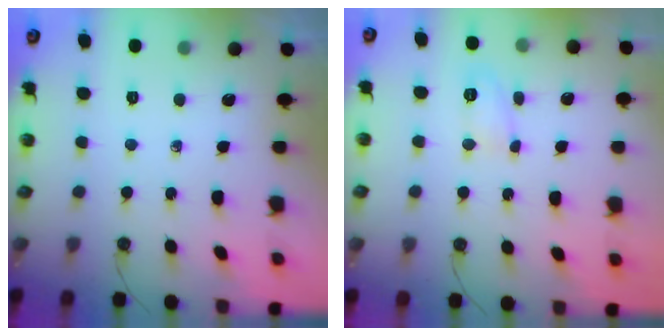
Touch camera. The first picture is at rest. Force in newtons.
{"total": 5.2, "press": 5.2, "slide": 0.8}